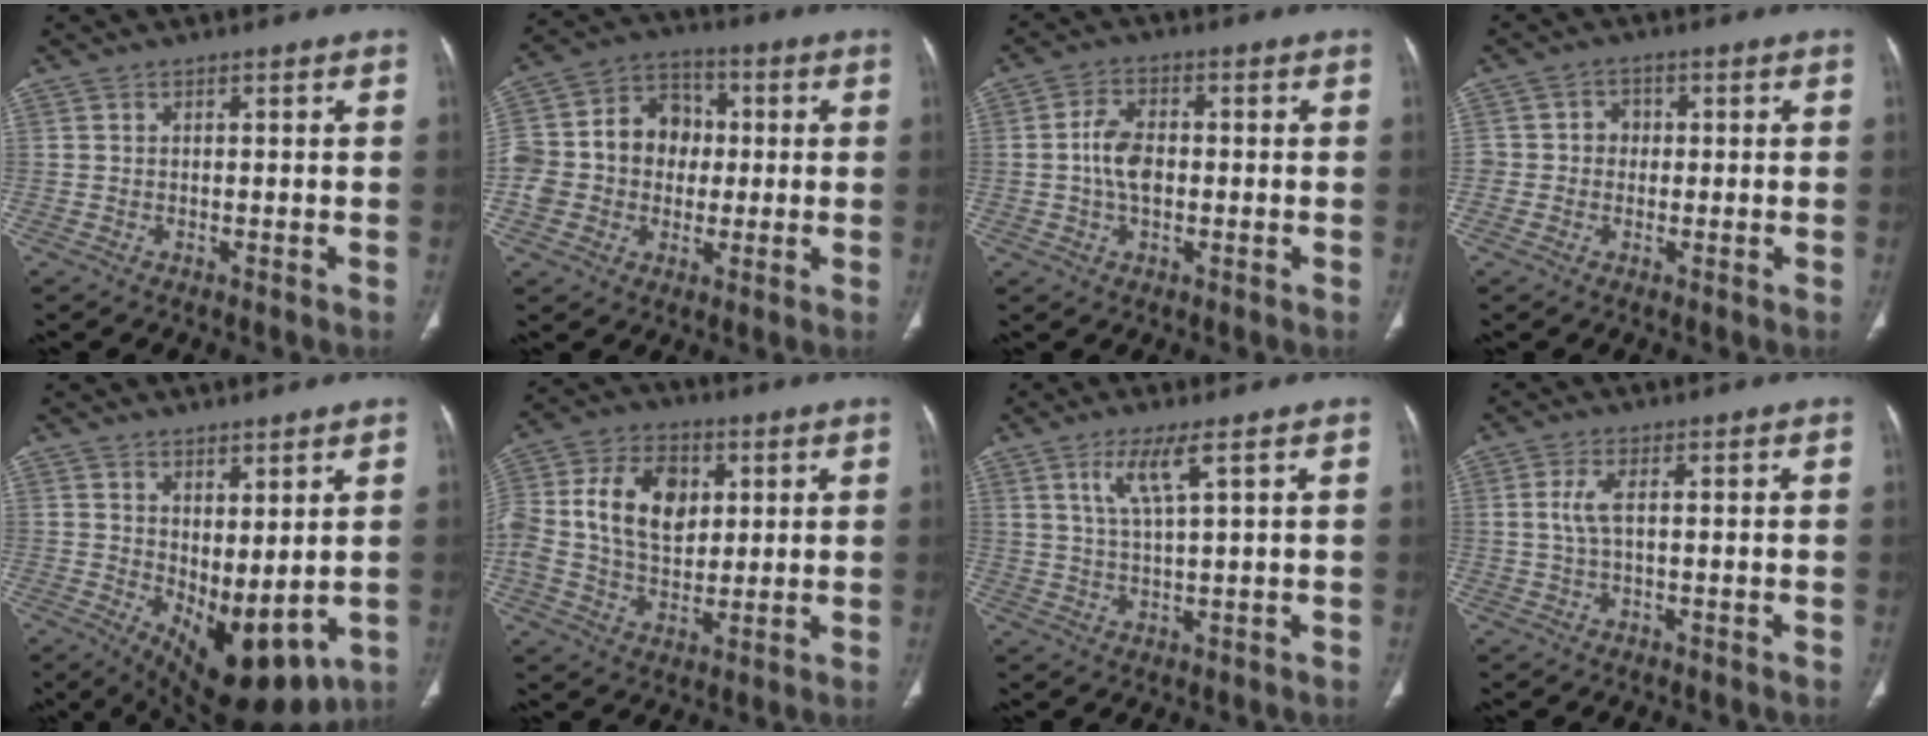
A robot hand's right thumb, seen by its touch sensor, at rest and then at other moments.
{"total": 15.2, "force": [-0.2, 12.8, 8.3], "torque": [-0.125, 0.039, -0.008]}
{"total": 6.2, "force": [-0.3, 3.8, 4.9], "torque": [-0.089, 0.011, -0.010]}
{"total": 3.4, "force": [-0.1, 3.2, 1.1], "torque": [0.011, 0.010, -0.005]}
{"total": 12.4, "force": [-0.2, 5.8, 11.0], "torque": [-0.153, -0.021, 0.024]}
{"total": 15.7, "force": [2.9, 10.9, 10.8], "torque": [-0.194, 0.007, 0.051]}
{"total": 5.4, "force": [2.6, 0.2, 4.7], "torque": [-0.106, -0.014, 0.060]}
{"total": 3.0, "force": [0.3, 0.8, 2.8], "torque": [-0.080, 0.005, 0.006]}